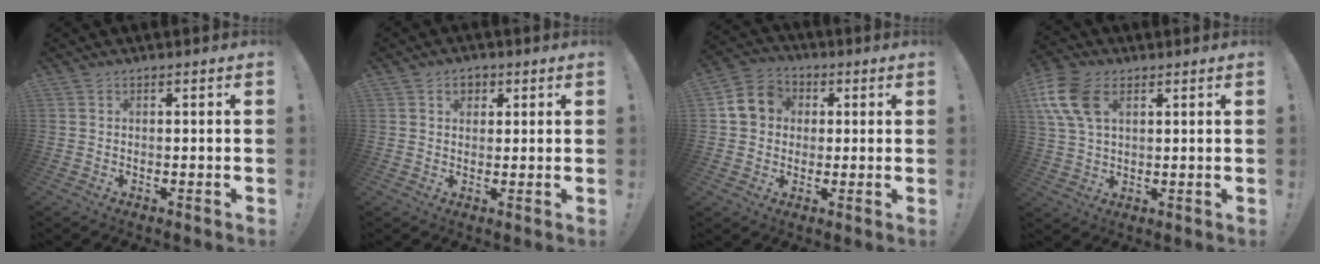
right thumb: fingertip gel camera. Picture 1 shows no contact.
{"total": 3.5, "force": [1.4, 2.8, 1.6], "torque": [-0.014, -0.002, 0.022]}
{"total": 10.3, "force": [1.8, 9.2, 4.3], "torque": [-0.060, 0.014, 0.042]}
{"total": 12.6, "force": [4.5, 8.3, 8.4], "torque": [-0.175, -0.004, 0.088]}